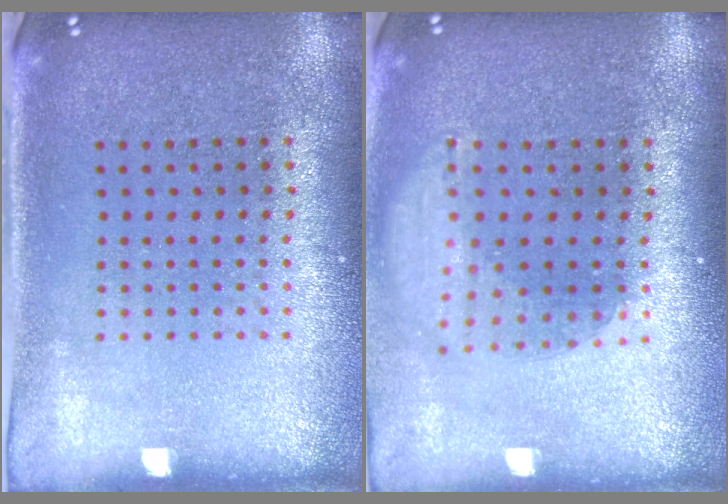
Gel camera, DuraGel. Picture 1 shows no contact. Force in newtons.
{"total": 1.7, "press": 1.3, "slide": 1.1}